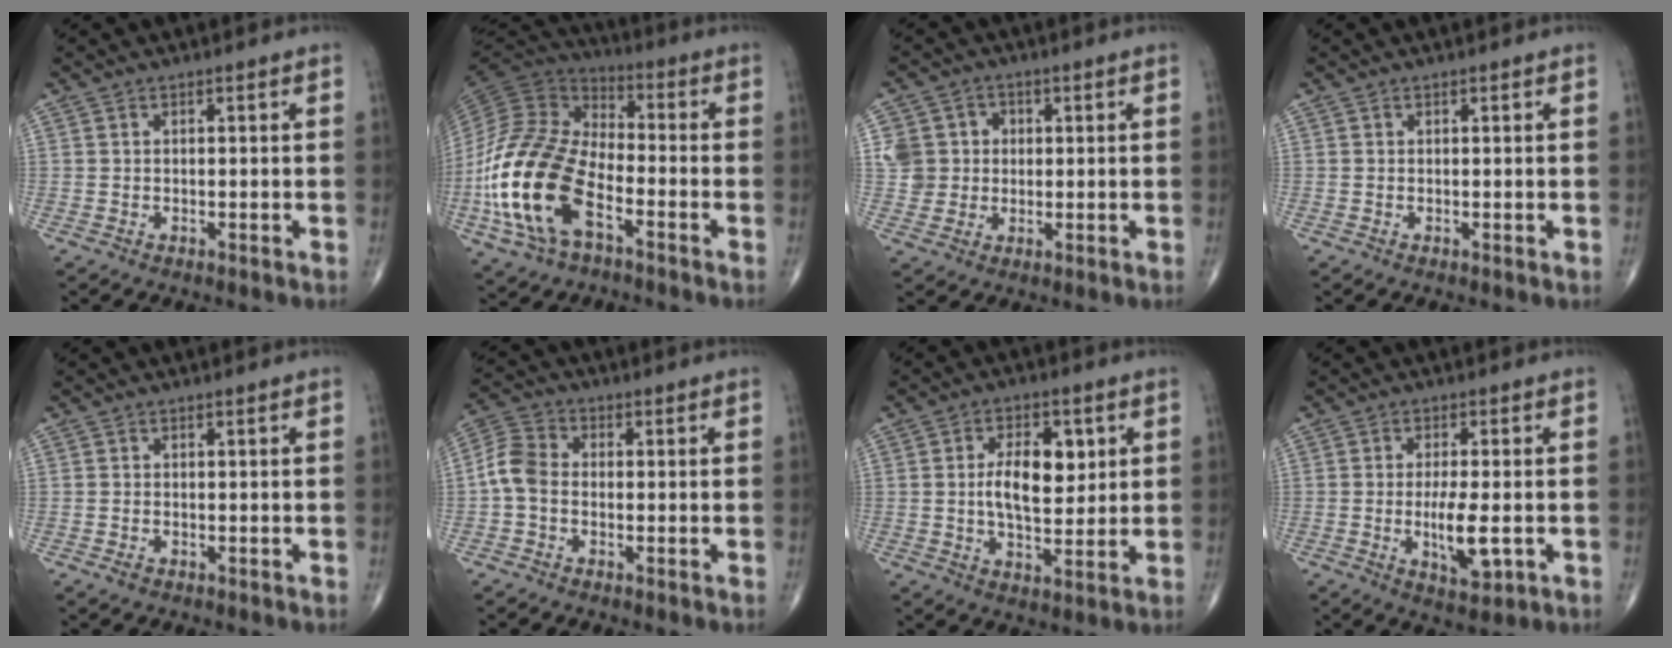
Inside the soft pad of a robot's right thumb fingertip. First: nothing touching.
{"total": 21.2, "force": [-7.1, 11.3, 16.5], "torque": [-0.342, 0.033, -0.137]}
{"total": 6.3, "force": [0.6, 6.2, 1.1], "torque": [0.014, 0.010, 0.007]}
{"total": 0.0}
{"total": 0.9, "force": [-0.5, 0.5, 0.5], "torque": [-0.010, 0.001, -0.009]}
{"total": 5.8, "force": [-0.9, 4.2, 3.9], "torque": [-0.074, 0.017, -0.033]}
{"total": 9.9, "force": [1.7, 5.3, 8.2], "torque": [-0.113, -0.009, 0.031]}
{"total": 7.2, "force": [-1.4, 2.3, 6.7], "torque": [-0.115, -0.012, -0.020]}